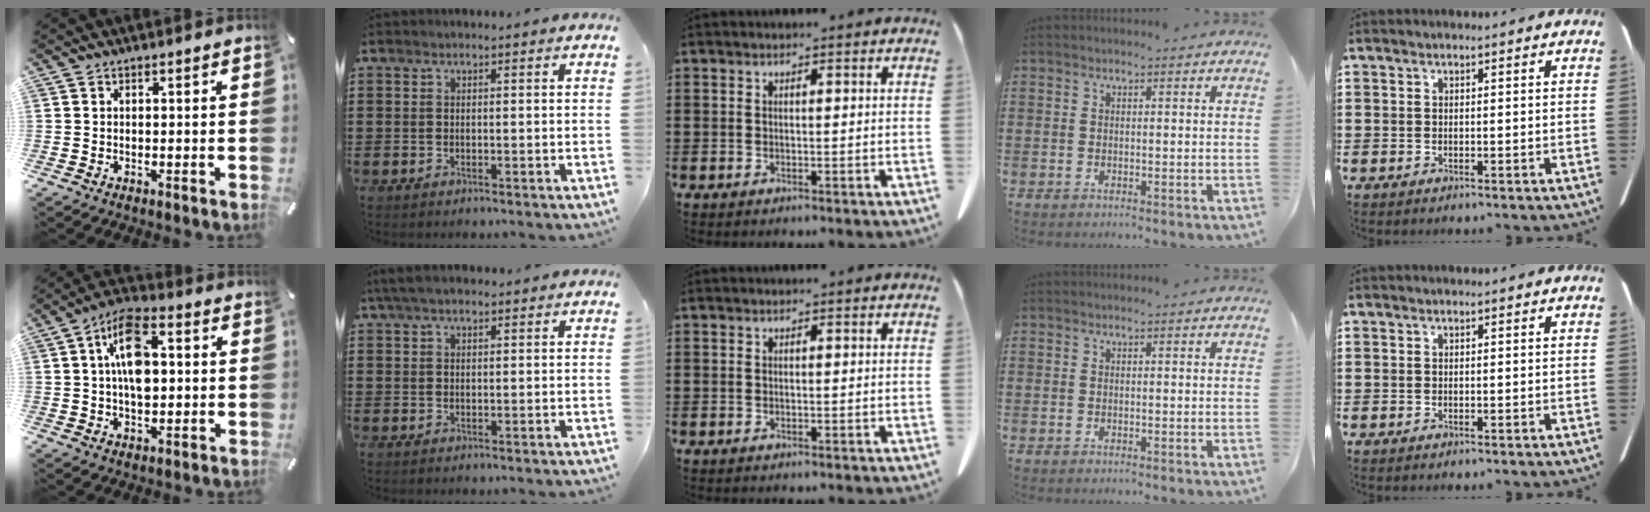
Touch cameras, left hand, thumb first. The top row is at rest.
{"thumb": {"total": 11.1, "force": [1.5, 6.5, 8.9], "torque": [-0.164, 0.009, 0.026]}, "index": {"total": 2.8, "force": [1.9, 1.1, 1.8], "torque": [-0.040, 0.008, 0.035]}}